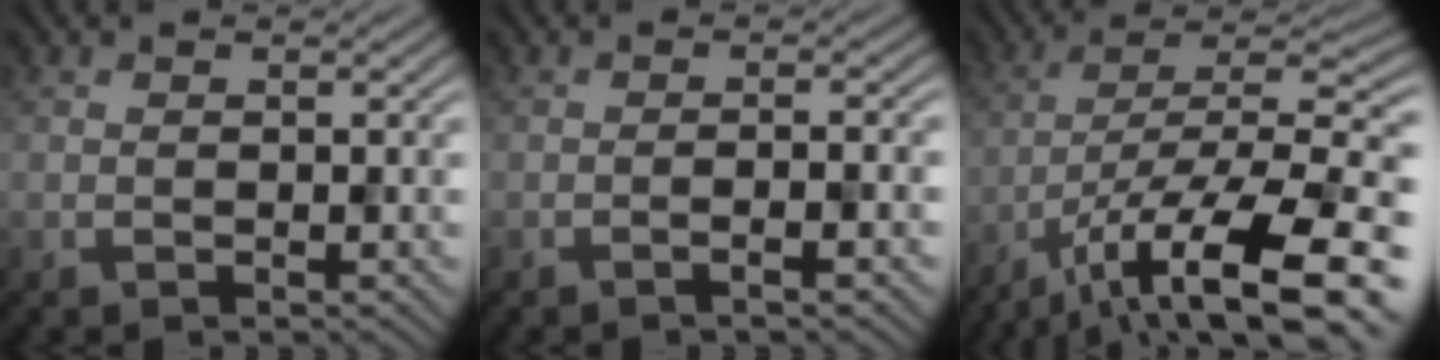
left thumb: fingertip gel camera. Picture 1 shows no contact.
{"total": 2.8, "force": [-1.4, 0.4, 2.4], "torque": [-0.032, 0.014, -0.030]}
{"total": 13.9, "force": [-8.2, 4.2, 10.5], "torque": [-0.171, -0.004, -0.138]}